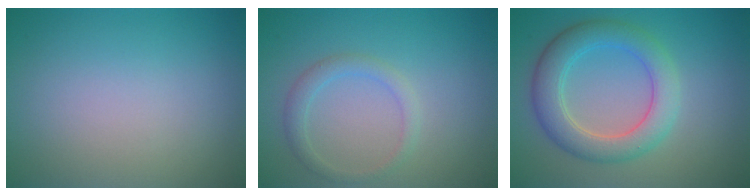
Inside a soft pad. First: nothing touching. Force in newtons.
{"total": 1.8, "press": 1.8, "slide": 0.1}
{"total": 5.1, "press": 5.1, "slide": 0.1}